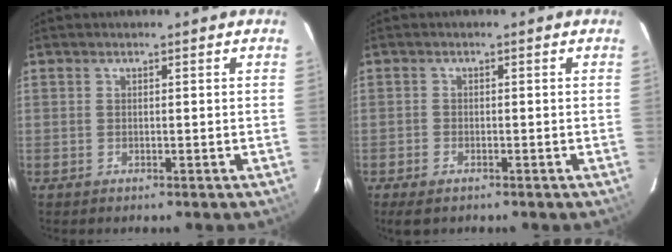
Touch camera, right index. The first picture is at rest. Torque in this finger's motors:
{"motor_torque": [0.24, -0.26, 0.02, 0.03]}